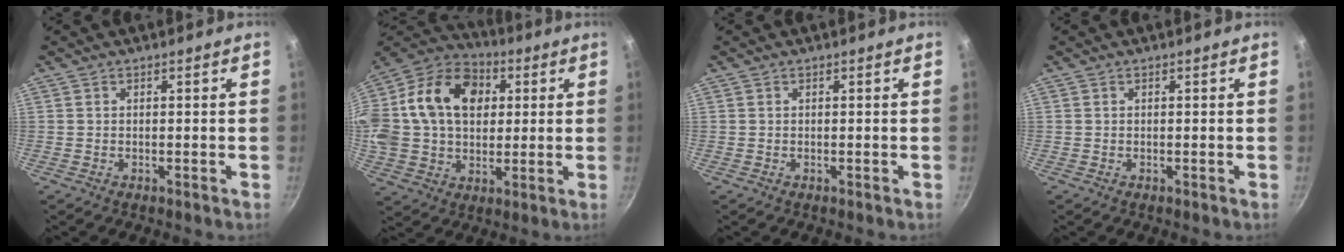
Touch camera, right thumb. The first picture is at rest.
{"total": 25.7, "force": [4.9, 18.6, 17.0], "torque": [-0.314, 0.033, 0.076]}
{"total": 0.0}
{"total": 0.0}